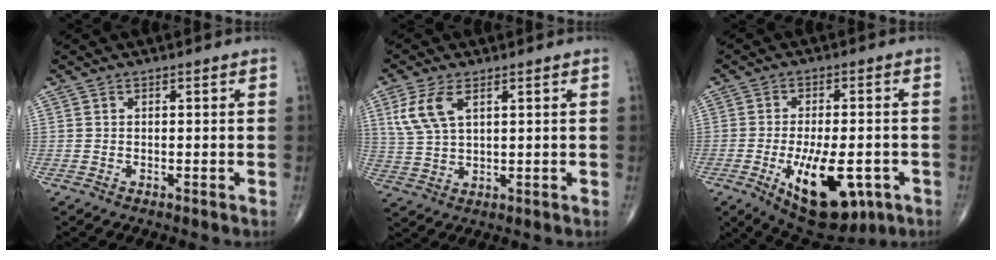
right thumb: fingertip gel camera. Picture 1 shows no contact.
{"total": 7.4, "force": [3.0, 3.5, 5.7], "torque": [-0.130, -0.001, 0.068]}
{"total": 15.8, "force": [-5.5, 7.2, 12.9], "torque": [-0.195, 0.002, -0.064]}